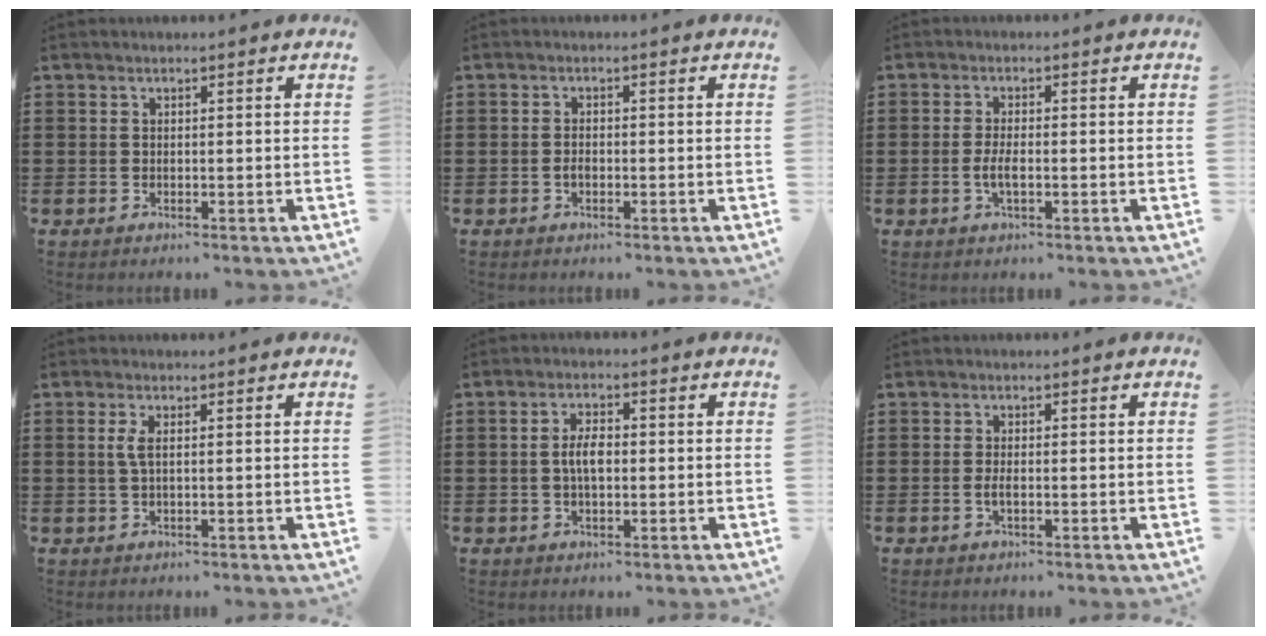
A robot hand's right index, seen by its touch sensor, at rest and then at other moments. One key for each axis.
{"total": 1.4, "fx": -0.6, "fy": 0.6, "fz": 1.1, "tx": -0.023, "ty": -0.001, "tz": -0.010}
{"total": 2.9, "fx": -0.8, "fy": 0.7, "fz": 2.7, "tx": -0.062, "ty": -0.005, "tz": -0.019}
{"total": 2.1, "fx": 0.2, "fy": 0.5, "fz": 2.0, "tx": -0.041, "ty": 0.001, "tz": 0.003}
{"total": 4.0, "fx": -0.3, "fy": 1.6, "fz": 3.6, "tx": -0.076, "ty": -0.001, "tz": -0.009}
{"total": 1.6, "fx": -0.5, "fy": 0.3, "fz": 1.4, "tx": -0.027, "ty": -0.001, "tz": -0.008}